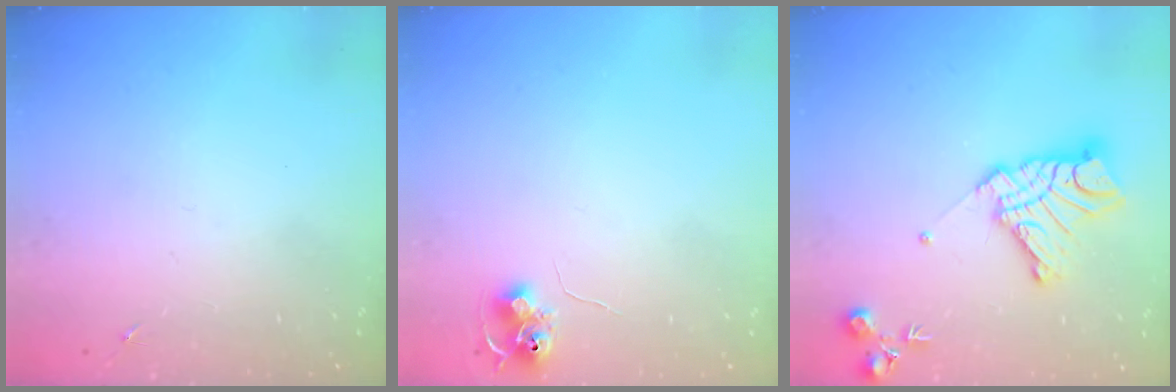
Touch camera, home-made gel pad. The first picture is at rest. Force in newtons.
{"total": 7.9, "press": 7.8, "slide": 0.9}
{"total": 16.4, "press": 16.3, "slide": 1.4}